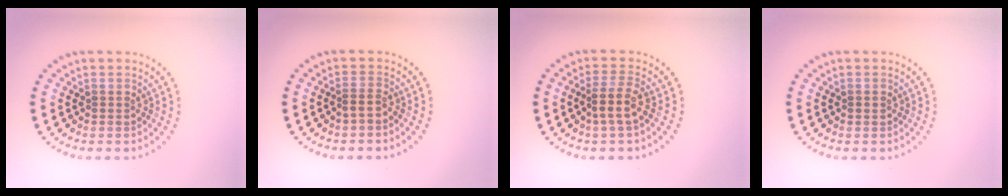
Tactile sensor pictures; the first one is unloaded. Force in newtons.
{"total": 1.1, "press": 0.7, "slide": 0.9}
{"total": 2.7, "press": 2.1, "slide": 1.6}
{"total": 0.8, "press": 0.8, "slide": 0.2}